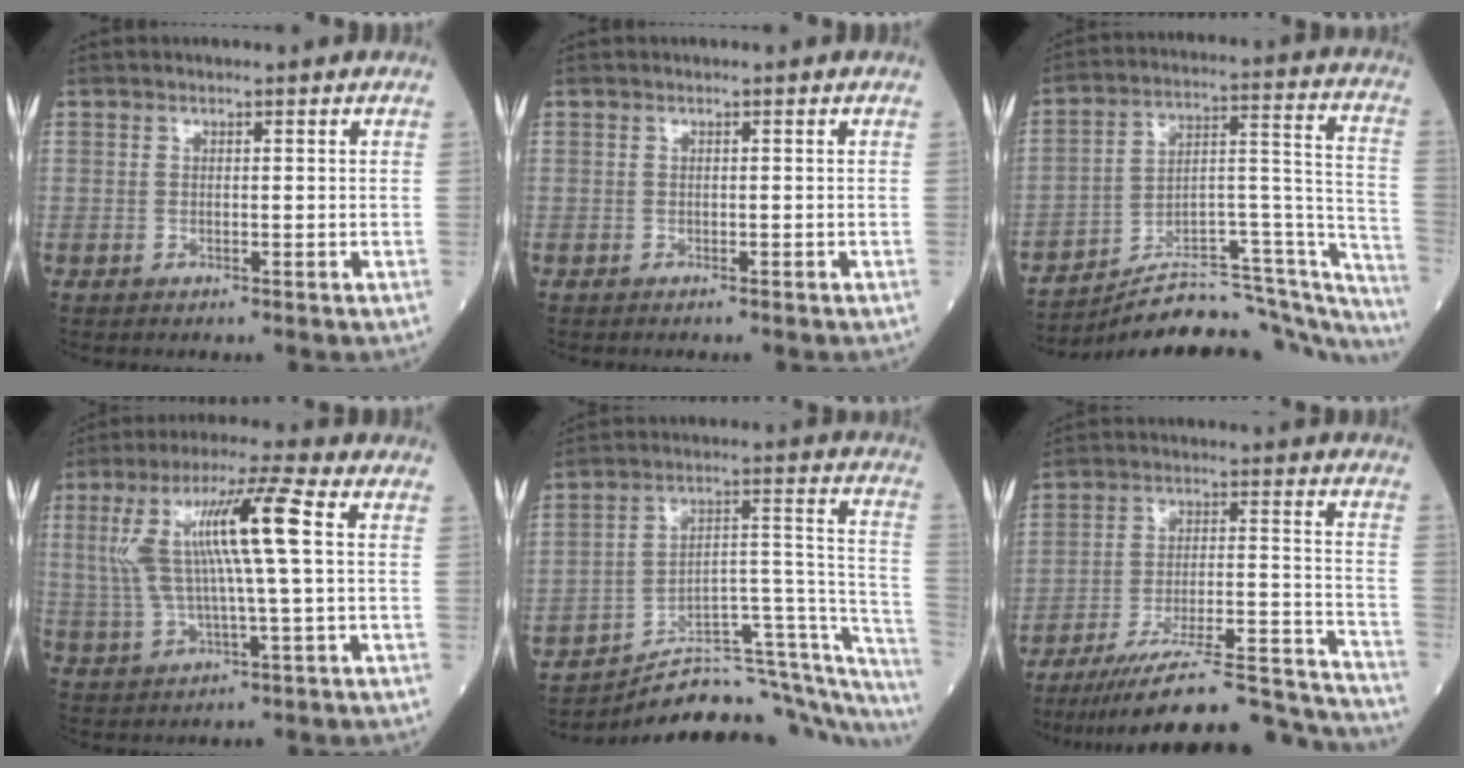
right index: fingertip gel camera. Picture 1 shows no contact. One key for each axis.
{"total": 0.6, "fx": -0.6, "fy": 0.0, "fz": 0.2, "tx": -0.005, "ty": -0.001, "tz": -0.009}
{"total": 28.4, "fx": -26.4, "fy": 4.3, "fz": 9.6, "tx": -0.066, "ty": 0.040, "tz": -0.366}
{"total": 13.5, "fx": 2.4, "fy": 1.0, "fz": 13.2, "tx": -0.270, "ty": 0.025, "tz": 0.044}
{"total": 26.2, "fx": -24.0, "fy": 4.4, "fz": 9.5, "tx": -0.059, "ty": 0.045, "tz": -0.330}
{"total": 24.7, "fx": -22.8, "fy": 1.0, "fz": 9.5, "tx": -0.094, "ty": 0.008, "tz": -0.333}